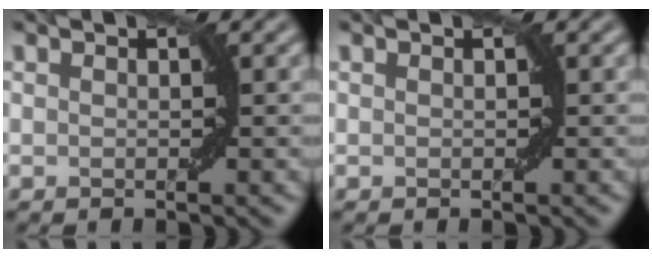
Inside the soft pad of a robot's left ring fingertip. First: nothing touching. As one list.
[{"total": 0.0}]